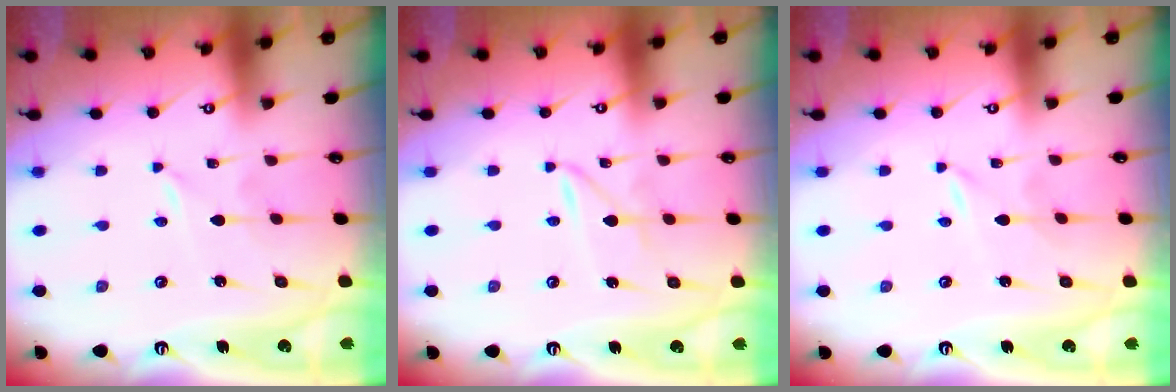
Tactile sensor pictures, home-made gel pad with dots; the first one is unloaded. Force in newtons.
{"total": 1.5, "press": 1.5, "slide": 0.1}
{"total": 0.0}